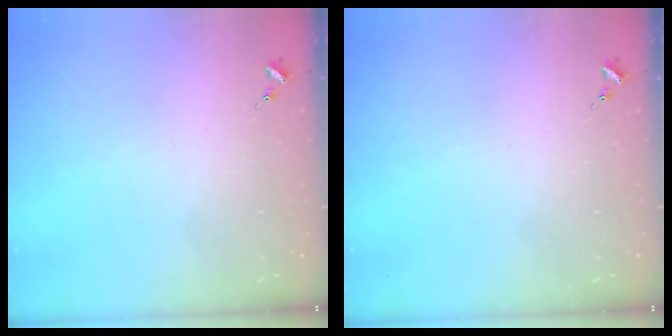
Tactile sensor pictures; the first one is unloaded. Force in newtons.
{"total": 0.0}